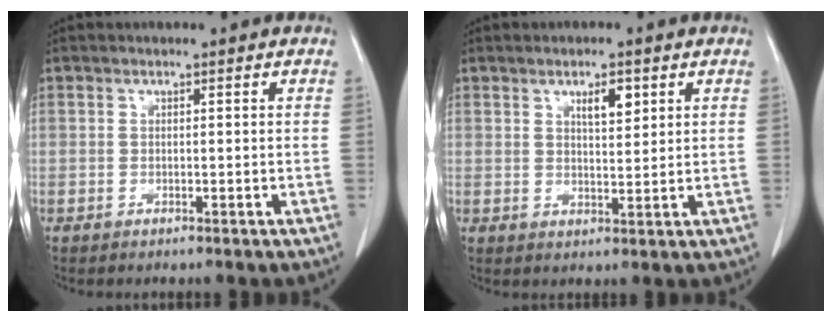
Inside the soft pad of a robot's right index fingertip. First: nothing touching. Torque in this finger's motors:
{"motor_torque": [0.33, 0.32, 0.06, 0.03]}